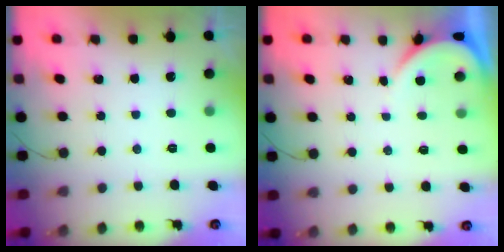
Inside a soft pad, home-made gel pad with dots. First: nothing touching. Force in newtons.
{"total": 2.1, "press": 2.1, "slide": 0.2}